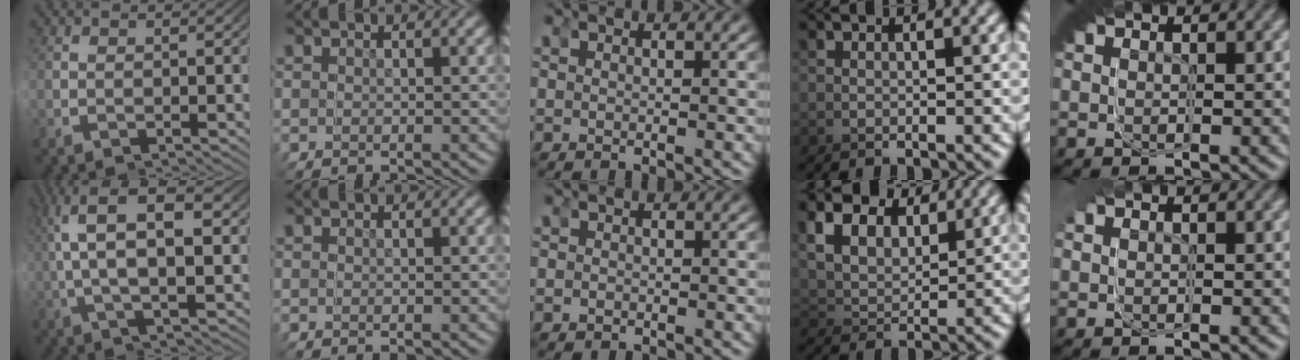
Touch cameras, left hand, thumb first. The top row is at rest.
{"thumb": {"total": 6.9, "force": [3.6, 0.1, 5.9], "torque": [-0.107, 0.034, 0.043]}, "middle": {"total": 0.8, "force": [0.6, 0.5, 0.1], "torque": [-0.002, 0.000, 0.010]}, "ring": {"total": 4.9, "force": [3.6, -0.6, -3.4], "torque": [0.032, 0.028, 0.039]}, "little": {"total": 0.7, "force": [0.6, -0.3, -0.4], "torque": [0.005, 0.000, 0.010]}}